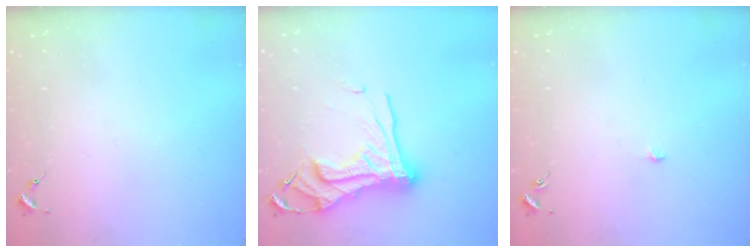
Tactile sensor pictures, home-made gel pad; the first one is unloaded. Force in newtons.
{"total": 20.6, "press": 20.5, "slide": 1.9}
{"total": 3.3, "press": 3.3, "slide": 0.3}